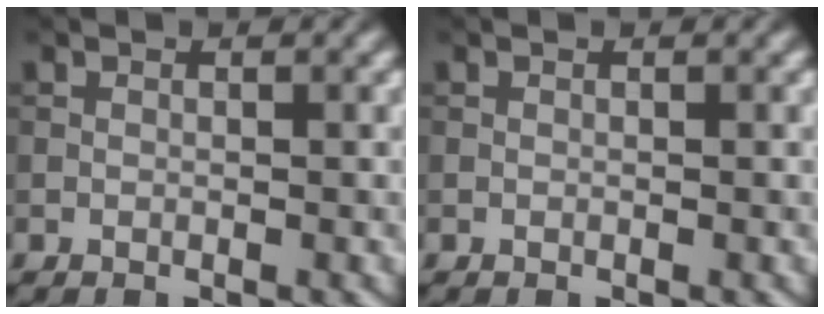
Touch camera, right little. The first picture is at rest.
{"total": 0.0}